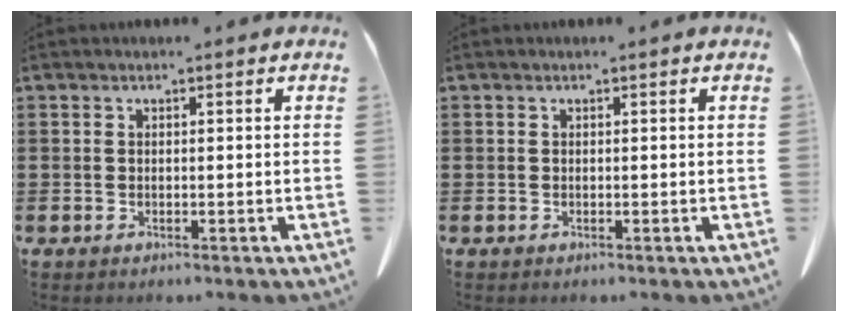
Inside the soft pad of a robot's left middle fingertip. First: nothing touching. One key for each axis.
{"total": 0.0}